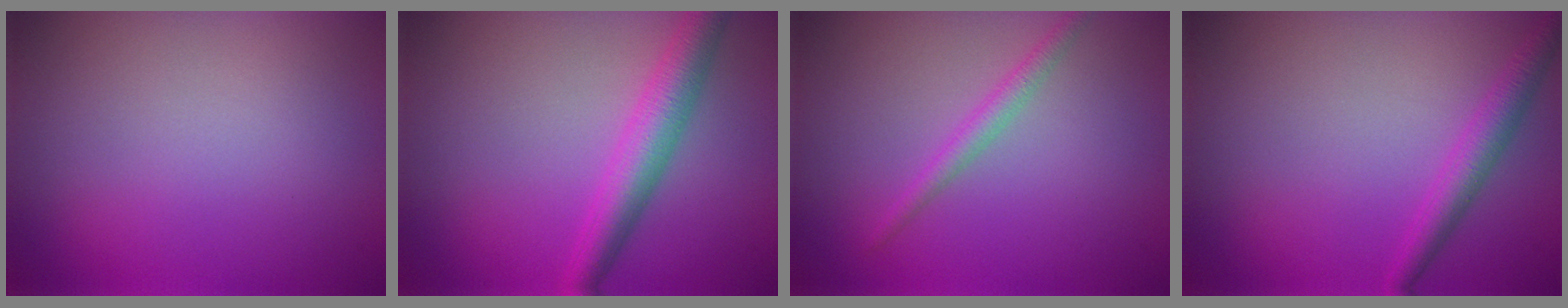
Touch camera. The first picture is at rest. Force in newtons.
{"total": 4.4, "press": 4.4, "slide": 0.1}
{"total": 1.7, "press": 1.7, "slide": 0.1}
{"total": 2.6, "press": 2.6, "slide": 0.1}